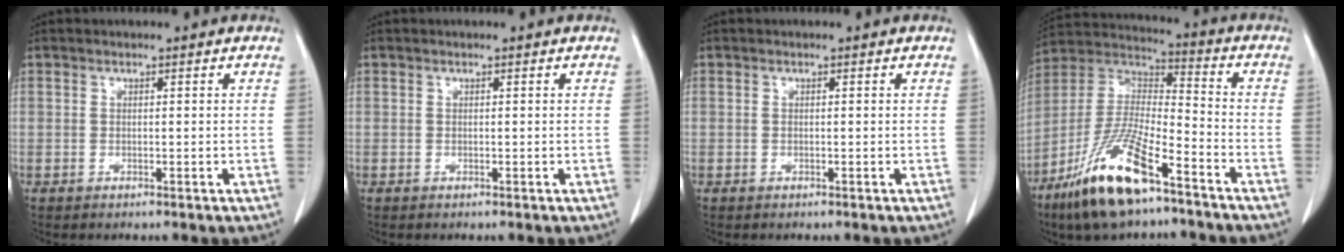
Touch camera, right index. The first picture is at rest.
{"total": 0.0}
{"total": 0.0}
{"total": 17.0, "force": [-10.6, 3.7, 12.8], "torque": [-0.276, -0.019, -0.198]}